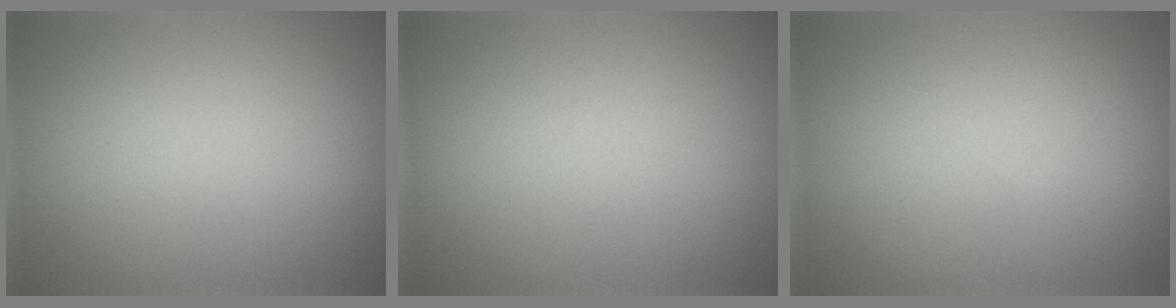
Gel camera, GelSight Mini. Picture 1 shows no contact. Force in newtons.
{"total": 0.0}
{"total": 0.0}